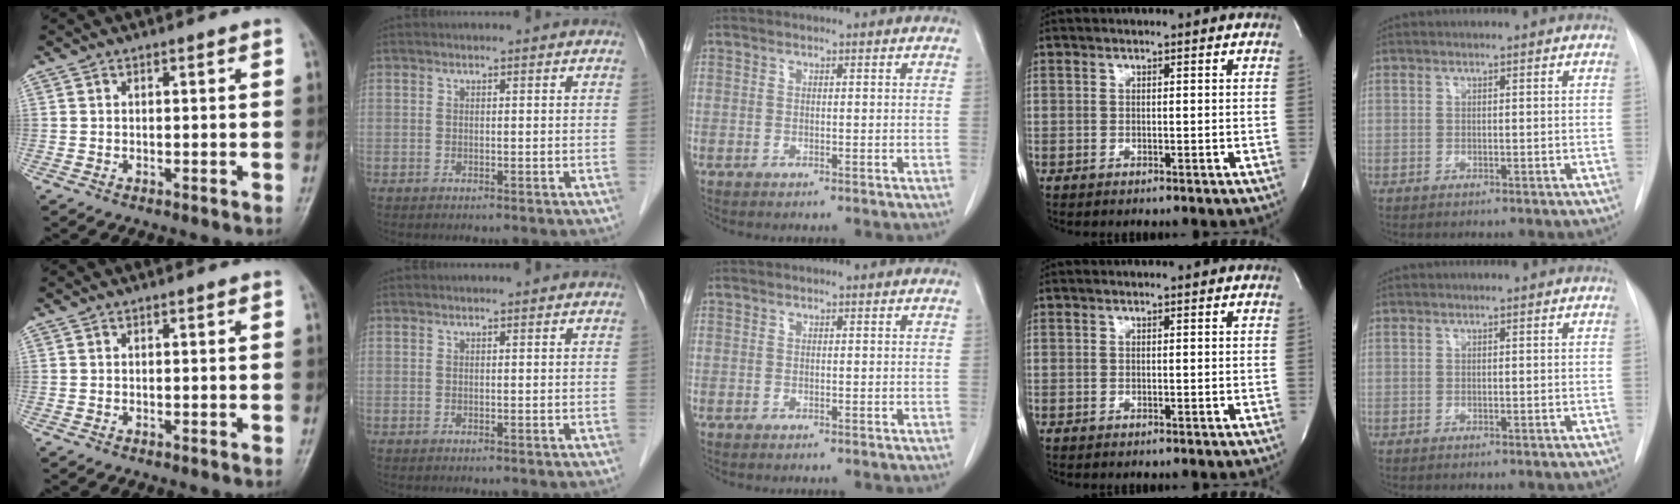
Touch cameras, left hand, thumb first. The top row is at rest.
{}